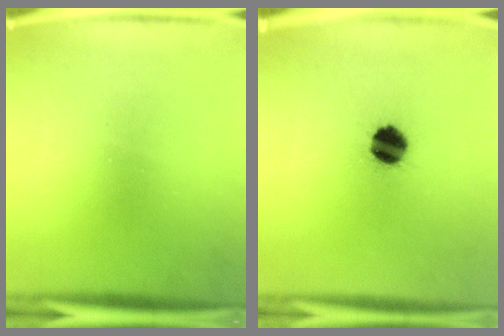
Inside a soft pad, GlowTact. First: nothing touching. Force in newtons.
{"total": 8.2}